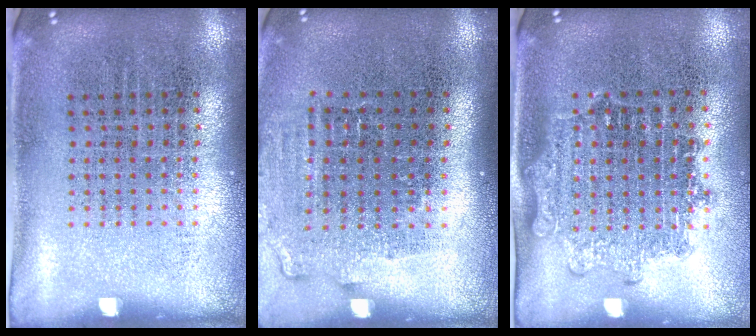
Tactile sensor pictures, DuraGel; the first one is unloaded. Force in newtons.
{"total": 1.3, "press": 1.1, "slide": 0.6}
{"total": 1.4, "press": 1.2, "slide": 0.7}